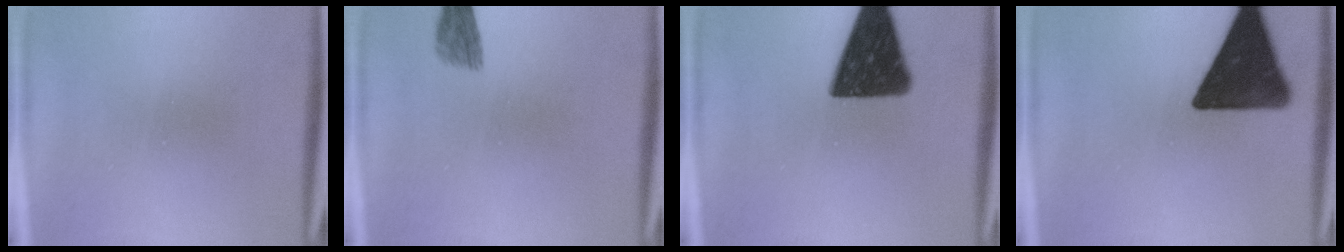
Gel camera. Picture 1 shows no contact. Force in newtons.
{"total": 1.9}
{"total": 15.4}
{"total": 16.8}